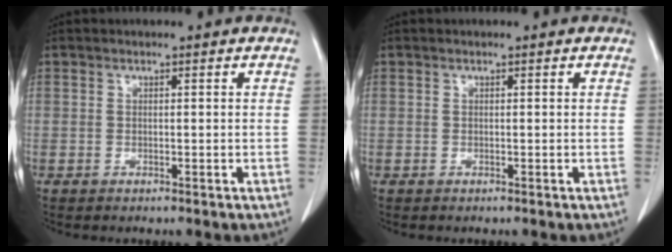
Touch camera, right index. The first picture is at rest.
{"total": 0.0}